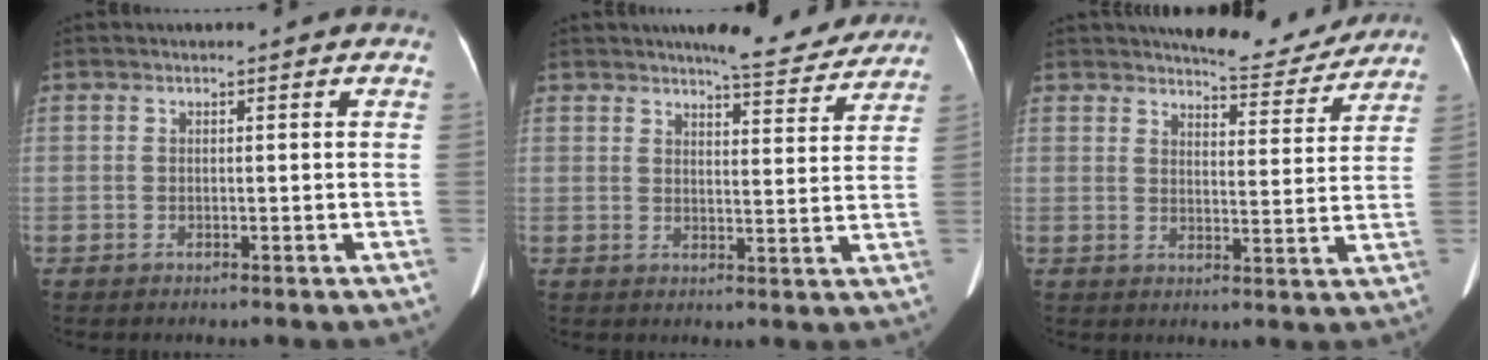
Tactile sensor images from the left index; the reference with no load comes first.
{"total": 8.9, "force": [8.2, 1.5, 3.1], "torque": [-0.036, -0.007, 0.096]}
{"total": 8.8, "force": [8.5, 1.7, 1.6], "torque": [-0.018, -0.013, 0.108]}